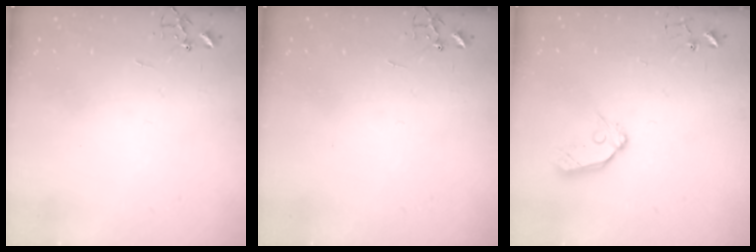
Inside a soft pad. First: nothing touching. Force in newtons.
{"total": 0.0}
{"total": 9.5, "press": 9.5, "slide": 0.9}